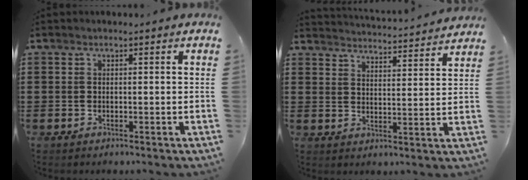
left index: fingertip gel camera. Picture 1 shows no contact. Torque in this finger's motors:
{"motor_torque": [-0.01, -0.02, 0.03, -0.01]}